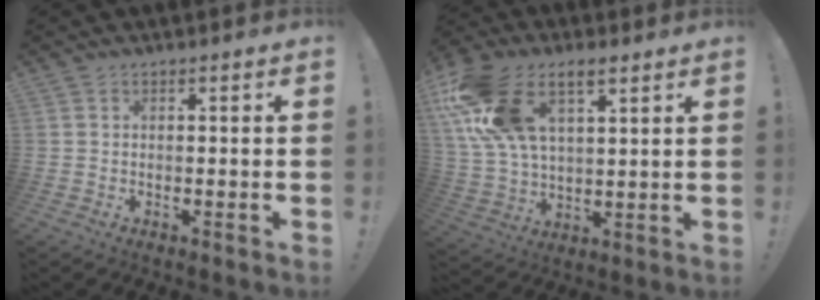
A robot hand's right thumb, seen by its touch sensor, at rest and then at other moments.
{"total": 17.3, "force": [8.6, 9.9, 11.3], "torque": [-0.229, -0.031, 0.161]}